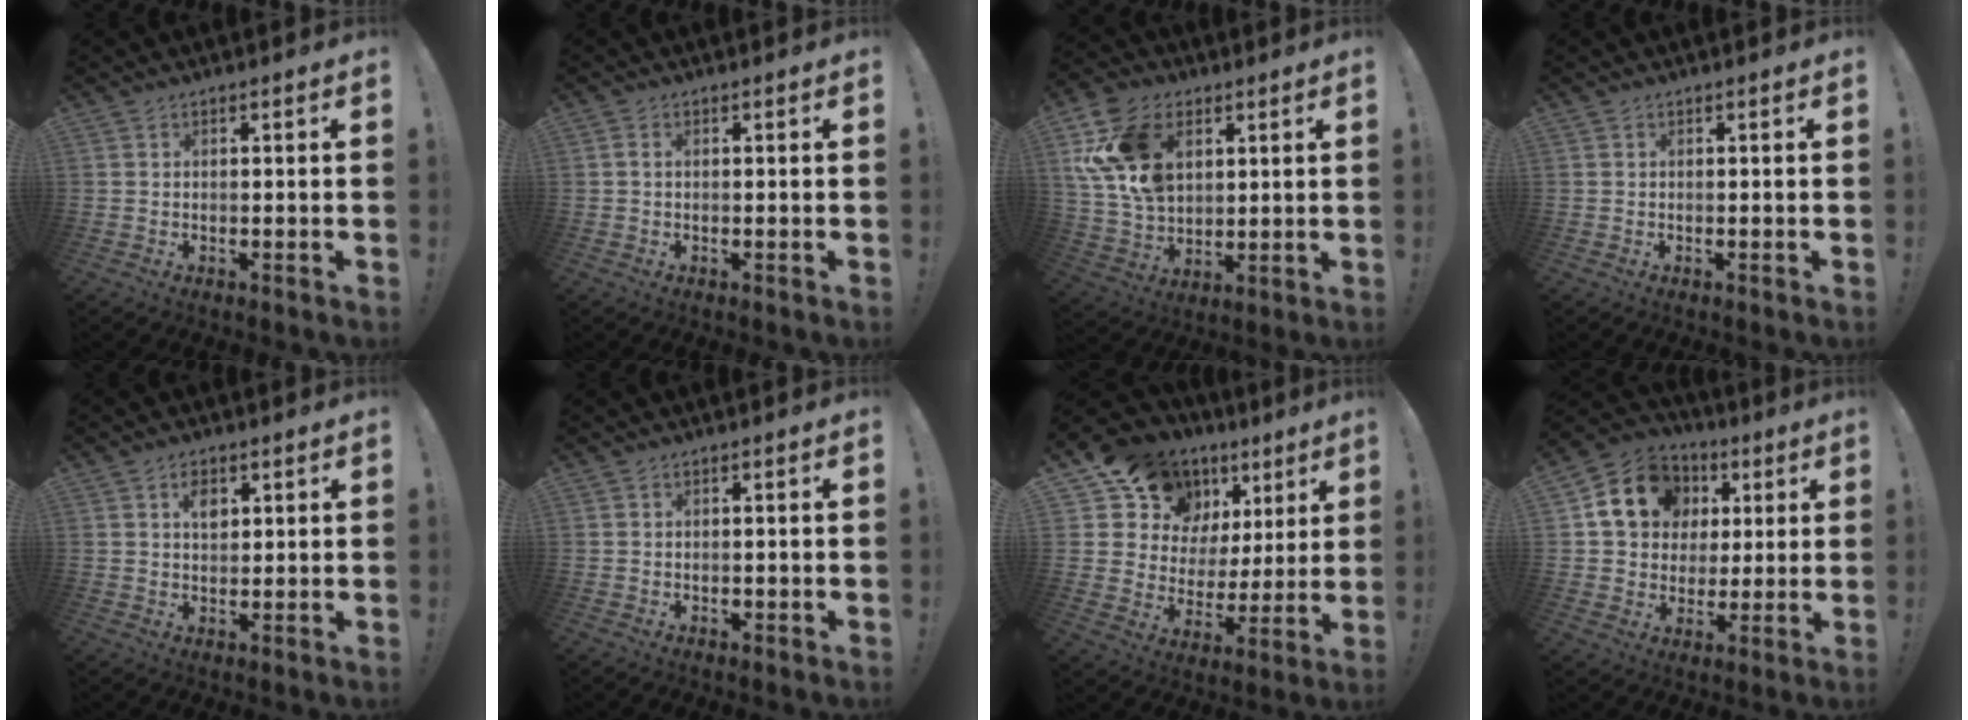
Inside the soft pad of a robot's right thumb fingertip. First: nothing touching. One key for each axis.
{"total": 0.7, "fx": 0.0, "fy": 0.3, "fz": 0.7, "tx": -0.016, "ty": 0.002, "tz": 0.000}
{"total": 19.0, "fx": 6.4, "fy": 13.5, "fz": 11.6, "tx": -0.217, "ty": -0.023, "tz": 0.125}
{"total": 0.0}
{"total": 4.2, "fx": 1.9, "fy": 2.7, "fz": 2.6, "tx": -0.027, "ty": -0.006, "tz": 0.029}
{"total": 0.7, "fx": -0.4, "fy": 0.5, "fz": 0.1, "tx": 0.001, "ty": 0.000, "tz": -0.008}
{"total": 13.5, "fx": 10.5, "fy": 8.0, "fz": 3.0, "tx": -0.060, "ty": -0.085, "tz": 0.207}
{"total": 16.2, "fx": 5.3, "fy": 13.5, "fz": 7.2, "tx": -0.097, "ty": -0.010, "tz": 0.116}